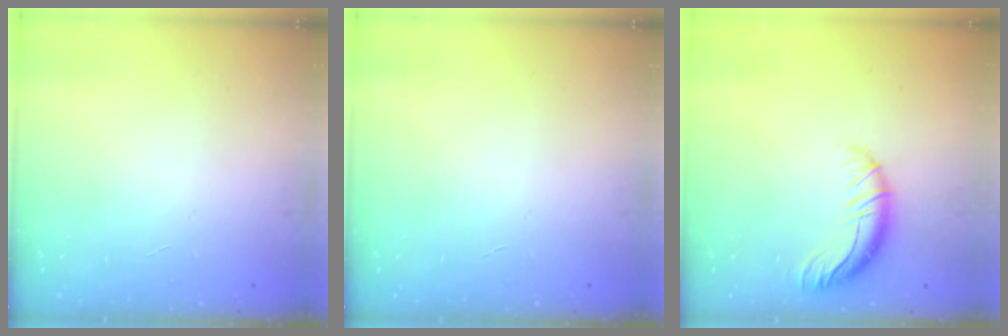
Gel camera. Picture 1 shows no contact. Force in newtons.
{"total": 0.0}
{"total": 10.2, "press": 10.2, "slide": 0.7}